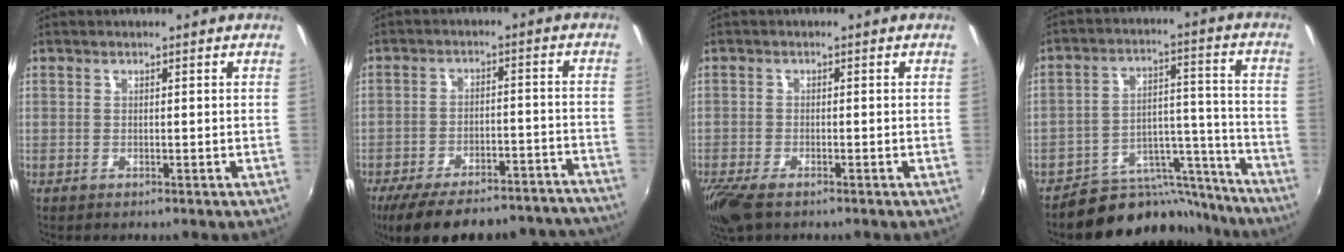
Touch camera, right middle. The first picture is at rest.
{"total": 24.6, "force": [-21.7, 6.3, 9.7], "torque": [-0.171, 0.000, -0.275]}
{"total": 6.0, "force": [-4.4, 1.9, 3.6], "torque": [-0.092, -0.026, -0.086]}
{"total": 15.4, "force": [-14.1, 6.1, 1.8], "torque": [-0.014, 0.065, -0.197]}